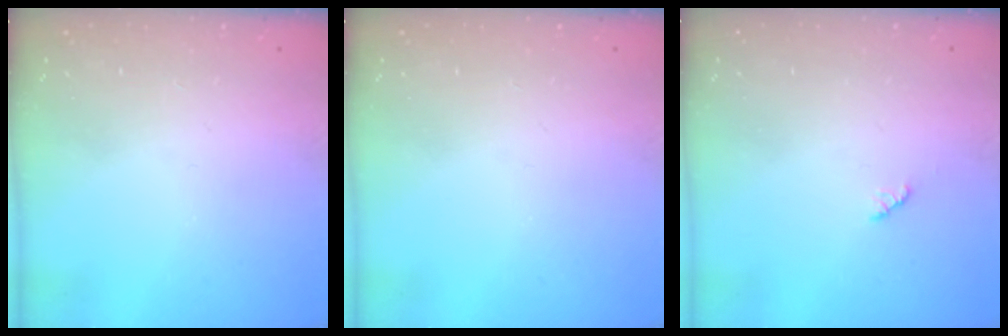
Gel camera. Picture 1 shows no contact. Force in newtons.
{"total": 0.0}
{"total": 3.4, "press": 3.4, "slide": 0.4}